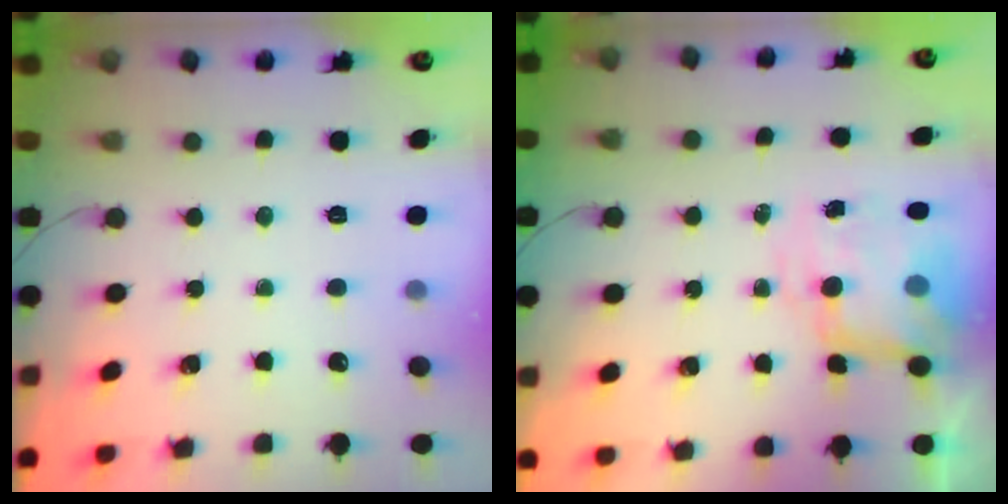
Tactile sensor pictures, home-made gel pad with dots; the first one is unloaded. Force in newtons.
{"total": 8.6, "press": 8.5, "slide": 1.2}